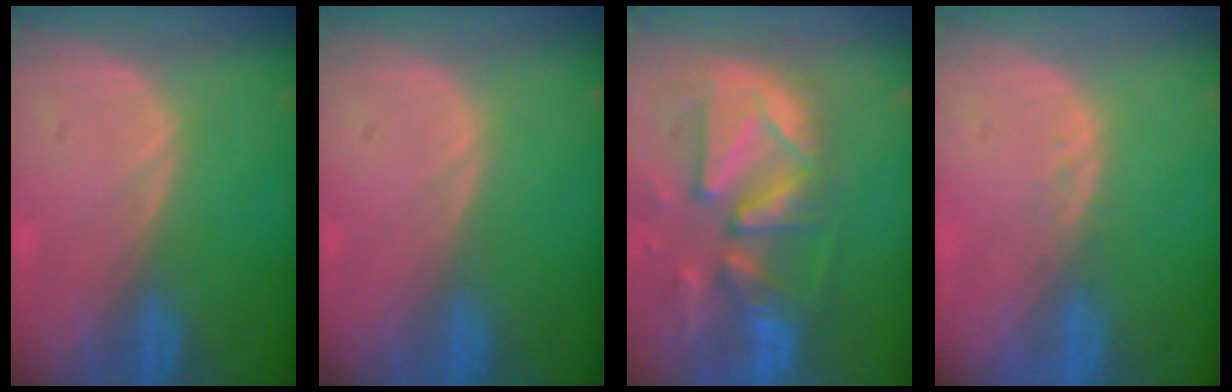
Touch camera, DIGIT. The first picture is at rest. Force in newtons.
{"total": 0.0}
{"total": 13.3, "press": 11.4, "slide": 6.9}
{"total": 1.0, "press": 1.0, "slide": 0.2}